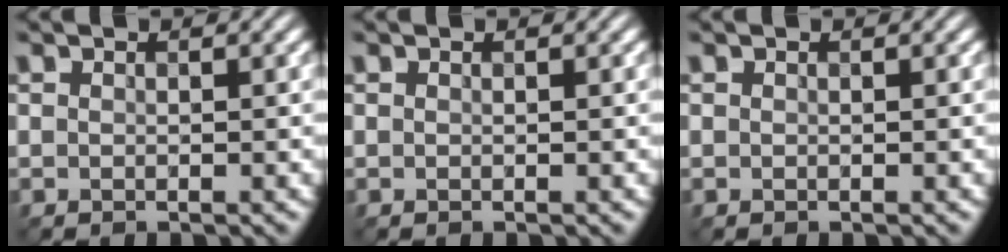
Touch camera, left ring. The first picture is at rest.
{"total": 0.0}
{"total": 0.0}